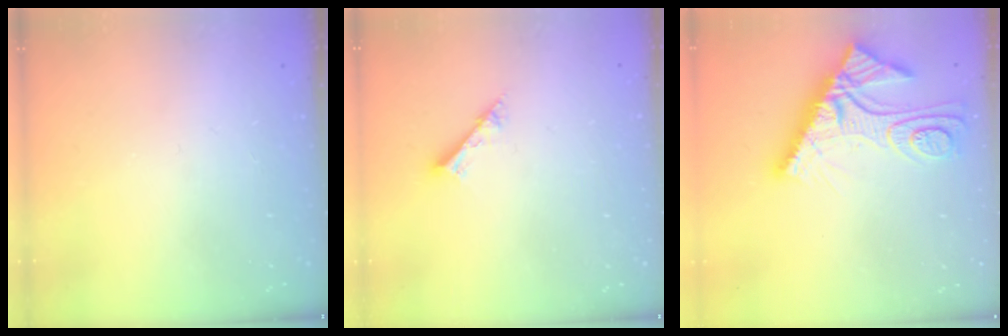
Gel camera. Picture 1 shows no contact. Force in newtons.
{"total": 2.6, "press": 2.6, "slide": 0.2}
{"total": 15.3, "press": 15.3, "slide": 1.4}